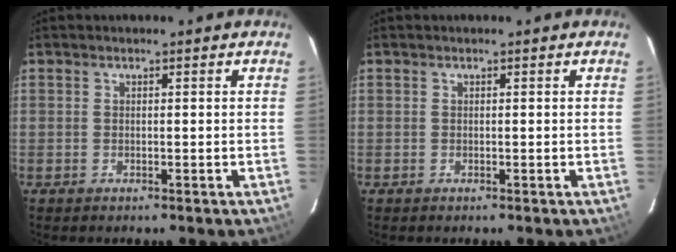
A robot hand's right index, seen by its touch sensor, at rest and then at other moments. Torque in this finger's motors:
{"motor_torque": [0.00, 0.00, 0.00, 0.00]}